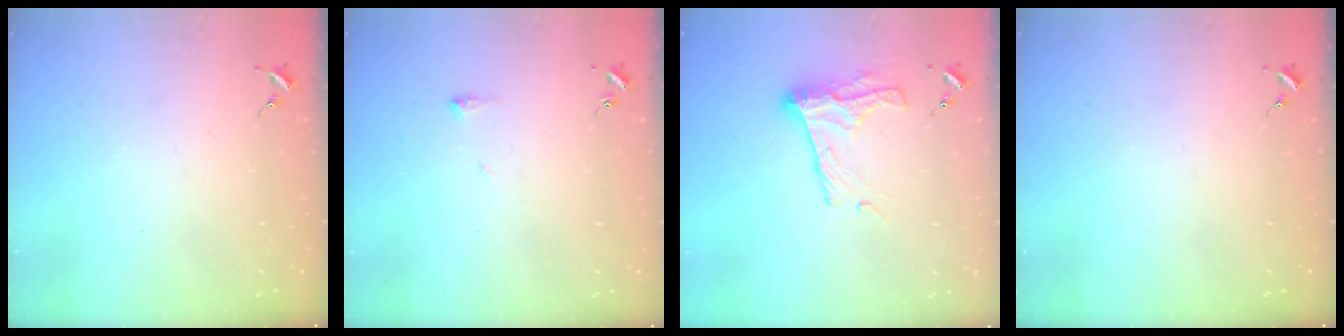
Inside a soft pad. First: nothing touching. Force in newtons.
{"total": 4.6, "press": 4.6, "slide": 0.7}
{"total": 12.8, "press": 12.8, "slide": 0.7}
{"total": 0.0}